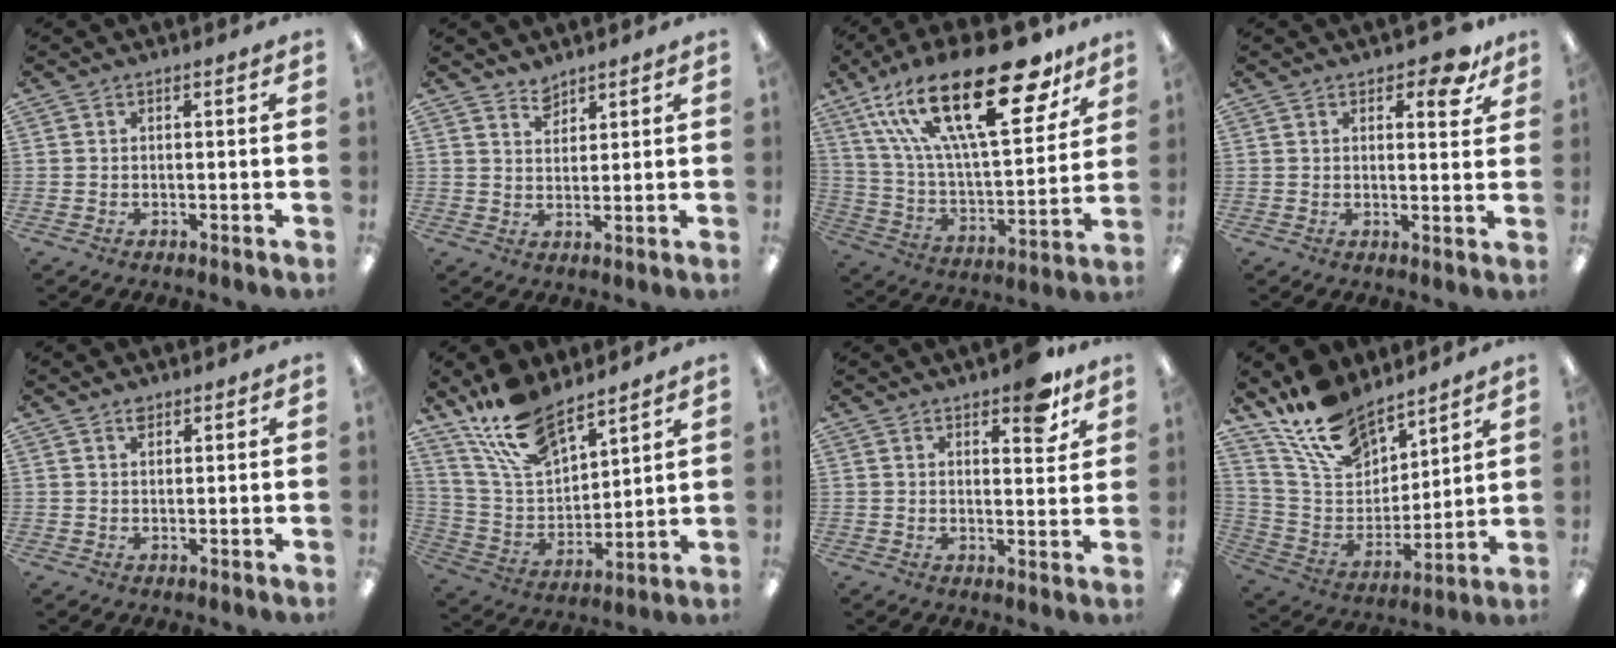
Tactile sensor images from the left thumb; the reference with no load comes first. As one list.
[{"total": 3.7, "force": [3.4, 1.4, 0.3], "torque": [-0.004, -0.020, 0.065]}, {"total": 32.6, "force": [17.4, 12.6, 24.5], "torque": [-0.433, -0.091, 0.290]}, {"total": 6.4, "force": [4.3, 2.8, 3.8], "torque": [-0.038, -0.020, 0.068]}, {"total": 2.0, "force": [1.6, 1.0, 0.7], "torque": [-0.008, -0.004, 0.028]}, {"total": 15.9, "force": [12.5, 6.6, 7.2], "torque": [-0.159, -0.064, 0.233]}, {"total": 7.3, "force": [5.3, 2.9, 4.1], "torque": [-0.038, -0.033, 0.086]}, {"total": 16.8, "force": [13.3, 8.3, 6.2], "torque": [-0.137, -0.079, 0.250]}]